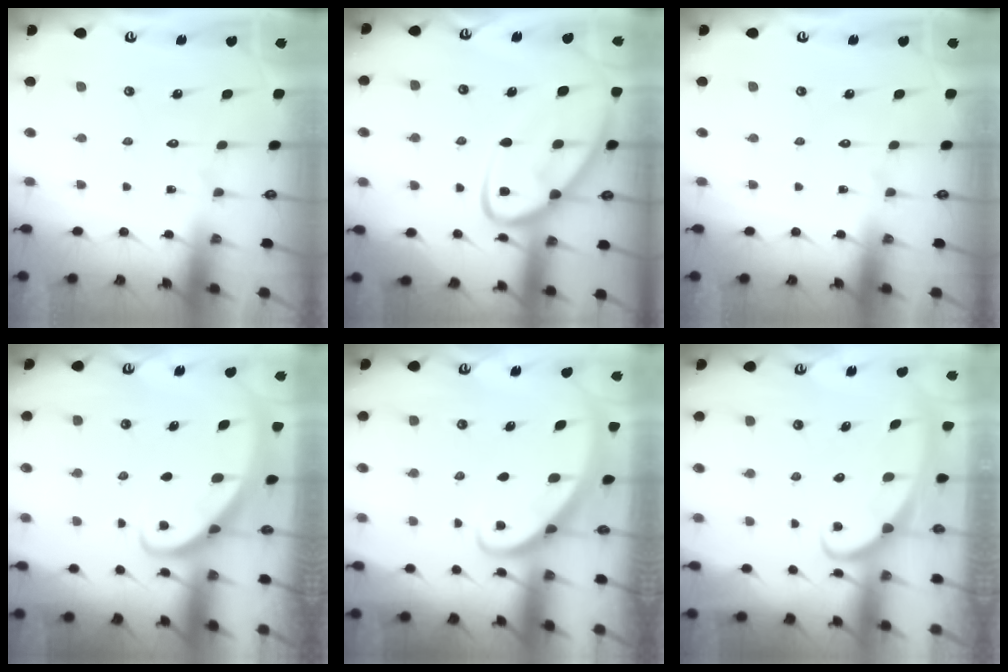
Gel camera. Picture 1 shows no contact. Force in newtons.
{"total": 12.6, "press": 12.6, "slide": 1.2}
{"total": 0.0}
{"total": 2.3, "press": 2.3, "slide": 0.3}
{"total": 2.9, "press": 2.9, "slide": 0.2}
{"total": 2.4, "press": 2.4, "slide": 0.4}